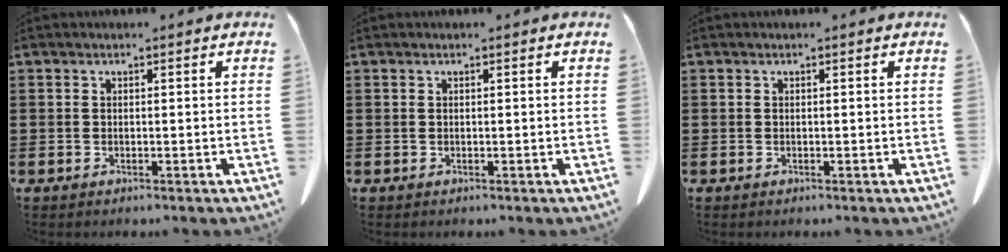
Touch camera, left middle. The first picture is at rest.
{"total": 0.0}
{"total": 0.0}